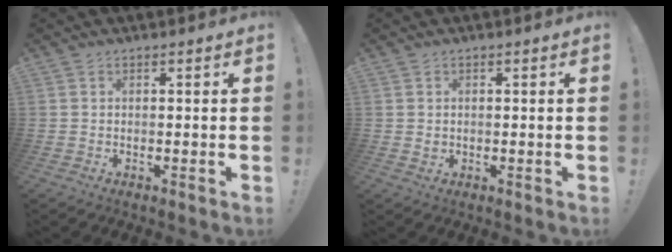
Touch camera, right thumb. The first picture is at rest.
{"total": 1.2, "force": [0.3, 1.0, 0.5], "torque": [-0.010, 0.005, 0.004]}